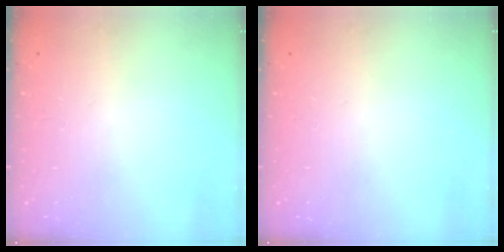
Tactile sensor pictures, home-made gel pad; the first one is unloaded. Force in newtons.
{"total": 0.0}